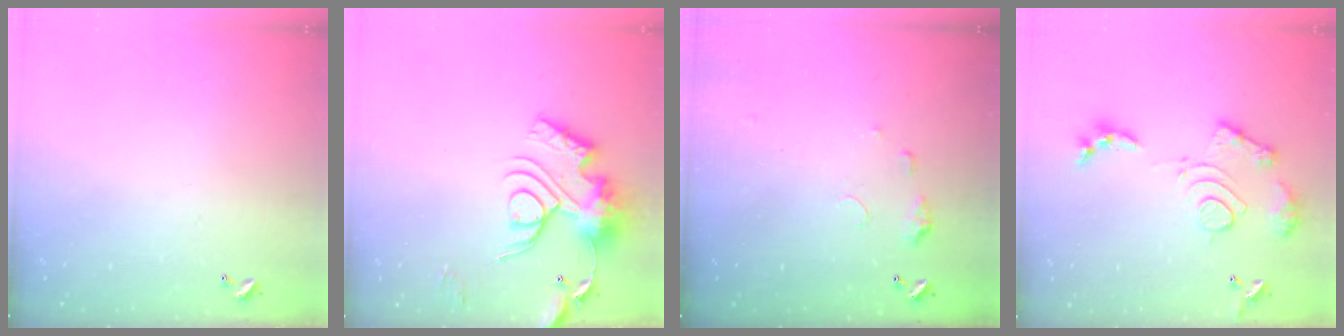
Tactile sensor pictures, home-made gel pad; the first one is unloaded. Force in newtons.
{"total": 18.0, "press": 18.0, "slide": 1.7}
{"total": 5.6, "press": 5.6, "slide": 0.7}
{"total": 14.5, "press": 14.4, "slide": 1.3}